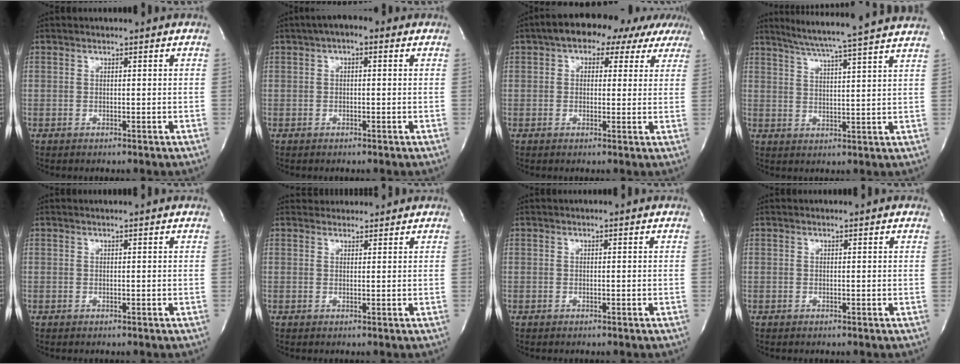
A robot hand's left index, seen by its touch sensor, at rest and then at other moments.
{"total": 3.3, "force": [1.0, 1.6, 2.7], "torque": [-0.048, 0.008, 0.007]}
{"total": 9.7, "force": [6.3, 5.2, 5.3], "torque": [-0.057, 0.031, 0.071]}
{"total": 17.0, "force": [15.1, -1.6, 7.6], "torque": [-0.134, -0.020, 0.194]}
{"total": 1.9, "force": [1.7, -0.2, 0.7], "torque": [-0.014, 0.009, 0.021]}
{"total": 3.8, "force": [3.7, 1.1, 0.0], "torque": [-0.003, 0.018, 0.051]}
{"total": 1.1, "force": [0.9, 0.0, 0.5], "torque": [-0.009, 0.012, 0.012]}
{"total": 1.2, "force": [1.1, 0.2, 0.5], "torque": [-0.014, 0.005, 0.011]}